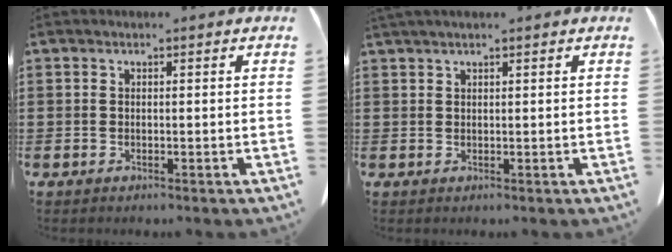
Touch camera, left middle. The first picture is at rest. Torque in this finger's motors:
{"motor_torque": [0.86, -0.67, 0.31, 0.08]}